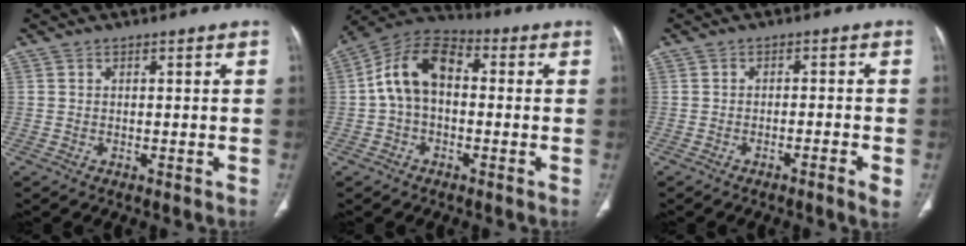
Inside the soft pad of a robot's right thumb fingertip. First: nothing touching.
{"total": 11.1, "force": [0.2, 7.3, 8.4], "torque": [-0.145, 0.035, -0.010]}
{"total": 3.3, "force": [-1.4, 0.1, 3.0], "torque": [-0.056, 0.004, -0.023]}